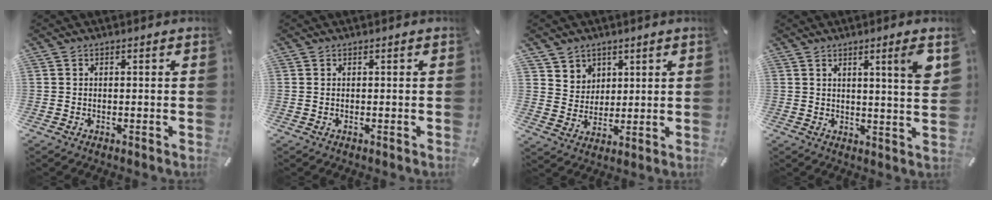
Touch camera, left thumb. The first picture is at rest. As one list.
[{"total": 0.0}, {"total": 6.7, "force": [4.0, 5.4, -0.3], "torque": [-0.008, -0.025, 0.076]}, {"total": 6.9, "force": [3.5, -0.1, 5.9], "torque": [-0.095, -0.018, 0.051]}]